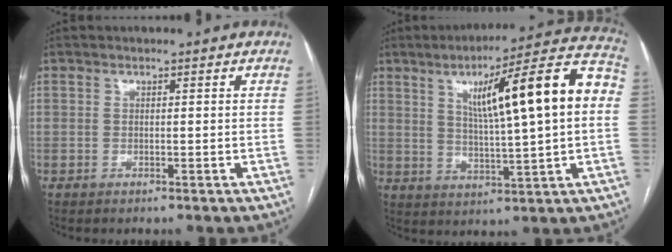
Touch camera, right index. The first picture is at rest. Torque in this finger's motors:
{"motor_torque": [1.56, 0.58, 0.39, 0.21]}